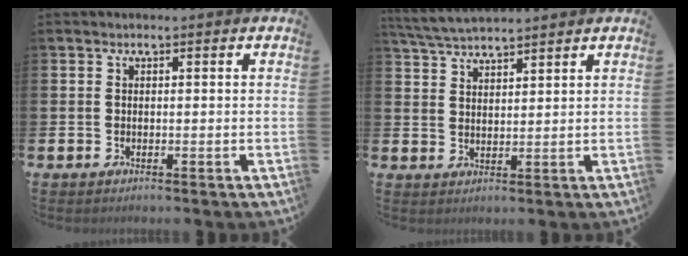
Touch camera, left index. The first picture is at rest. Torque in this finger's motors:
{"motor_torque": [0.67, -1.06, 0.12, 0.16]}